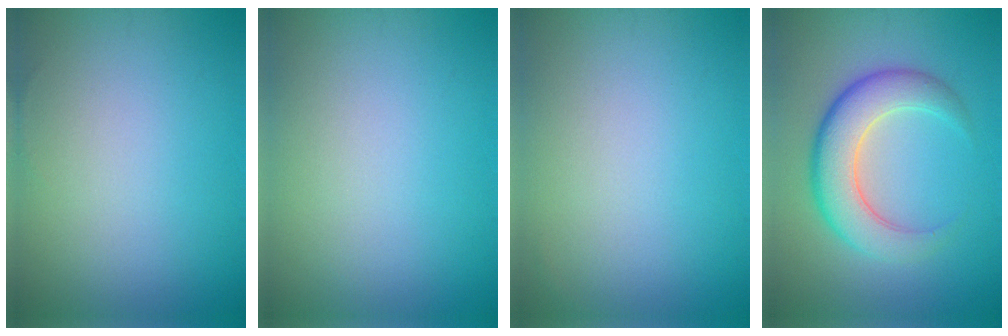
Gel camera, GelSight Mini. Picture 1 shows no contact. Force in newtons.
{"total": 0.0}
{"total": 0.0}
{"total": 6.2, "press": 6.2, "slide": 0.3}